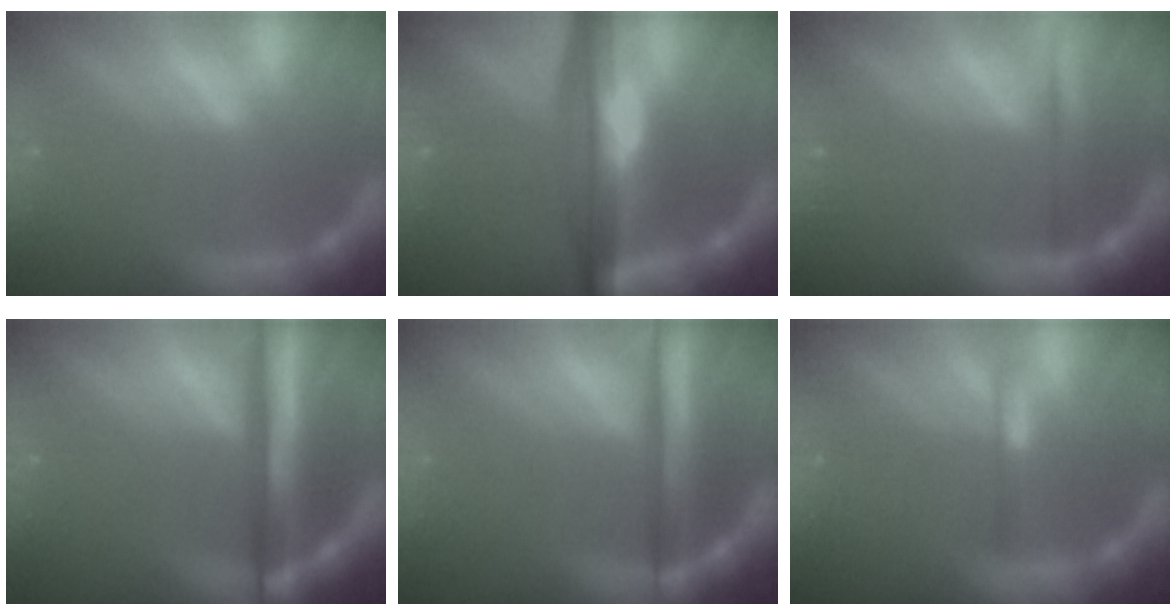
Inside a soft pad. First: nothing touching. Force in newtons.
{"total": 10.1}
{"total": 2.5}
{"total": 7.6}
{"total": 5.5}
{"total": 1.4}